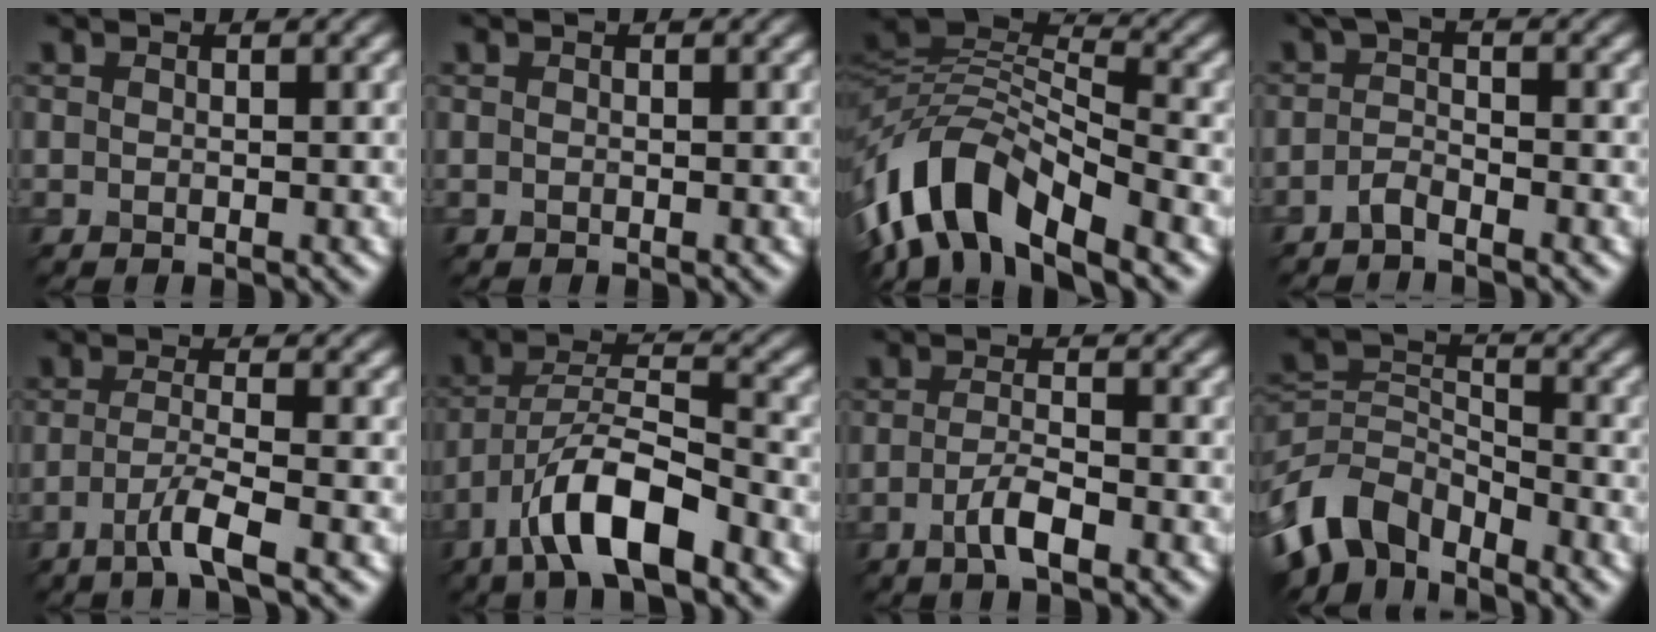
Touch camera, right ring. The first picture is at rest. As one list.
[{"total": 0.0}, {"total": 9.4, "force": [-4.9, 4.3, 6.8], "torque": [-0.117, 0.019, -0.102]}, {"total": 1.5, "force": [-1.1, 0.1, 1.0], "torque": [-0.030, 0.004, -0.031]}, {"total": 2.9, "force": [-1.7, 0.0, 2.3], "torque": [-0.048, 0.008, -0.044]}, {"total": 7.9, "force": [-4.6, 2.4, 5.8], "torque": [-0.099, 0.020, -0.084]}, {"total": 2.2, "force": [-1.2, 0.4, 1.9], "torque": [-0.043, 0.010, -0.028]}, {"total": 6.7, "force": [-4.4, 4.0, 3.0], "torque": [-0.060, -0.001, -0.098]}]